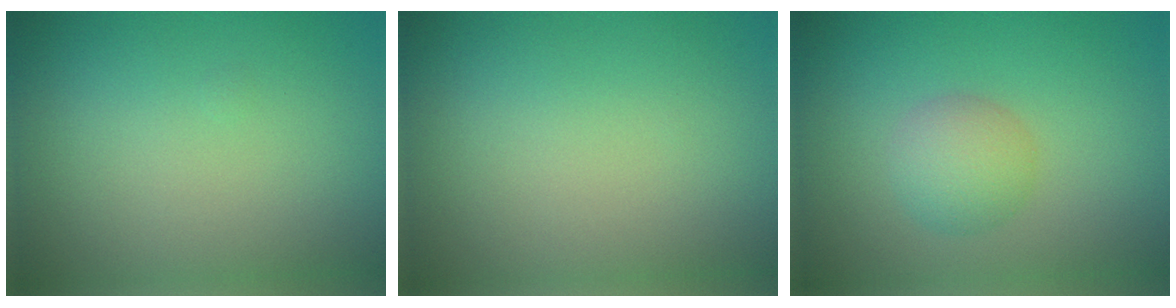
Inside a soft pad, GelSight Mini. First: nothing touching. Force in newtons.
{"total": 0.0}
{"total": 2.8, "press": 2.8, "slide": 0.1}